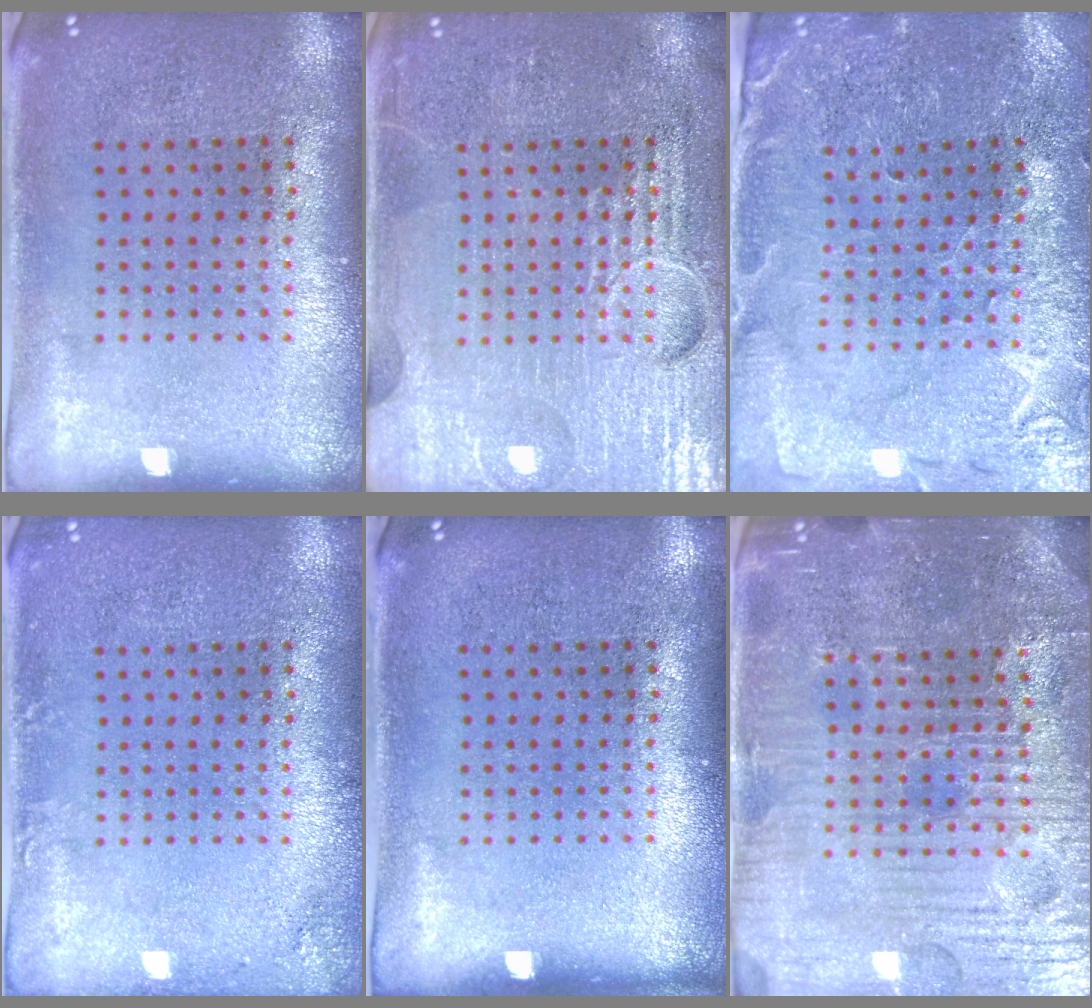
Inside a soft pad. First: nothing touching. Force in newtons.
{"total": 7.1, "press": 7.1, "slide": 0.8}
{"total": 1.3, "press": 1.2, "slide": 0.2}
{"total": 1.3, "press": 1.3, "slide": 0.0}
{"total": 0.0}
{"total": 5.4, "press": 5.2, "slide": 1.8}